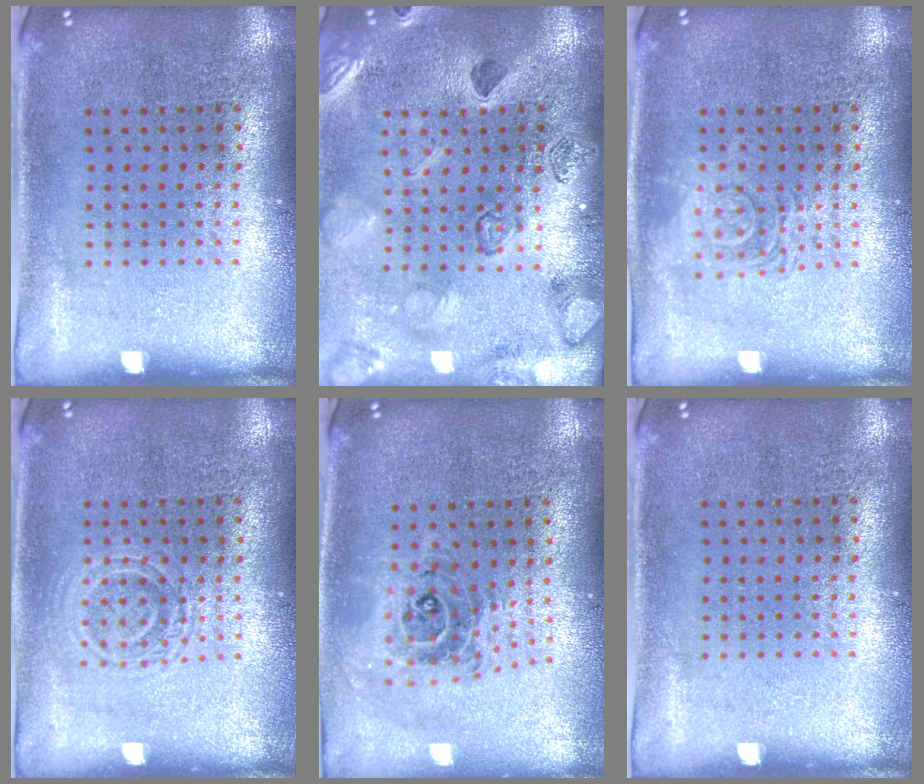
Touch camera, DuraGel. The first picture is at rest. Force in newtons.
{"total": 2.3, "press": 2.3, "slide": 0.3}
{"total": 2.7, "press": 2.6, "slide": 0.4}
{"total": 2.0, "press": 2.0, "slide": 0.4}
{"total": 0.9, "press": 0.9, "slide": 0.2}
{"total": 0.0}